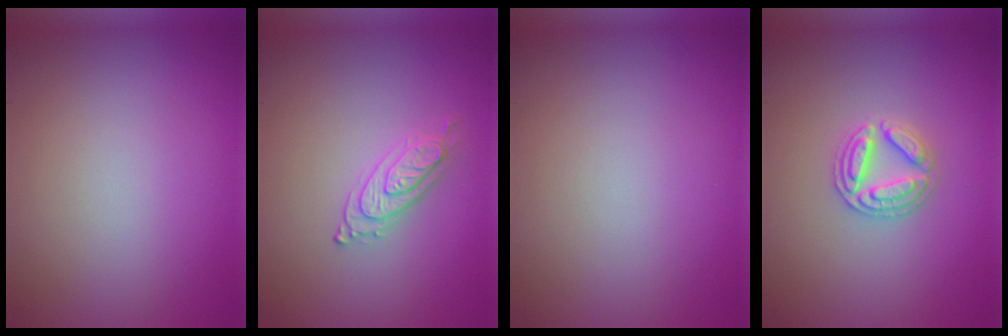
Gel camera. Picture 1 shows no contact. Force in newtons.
{"total": 2.2, "press": 2.2, "slide": 0.5}
{"total": 0.0}
{"total": 2.8, "press": 2.7, "slide": 0.5}